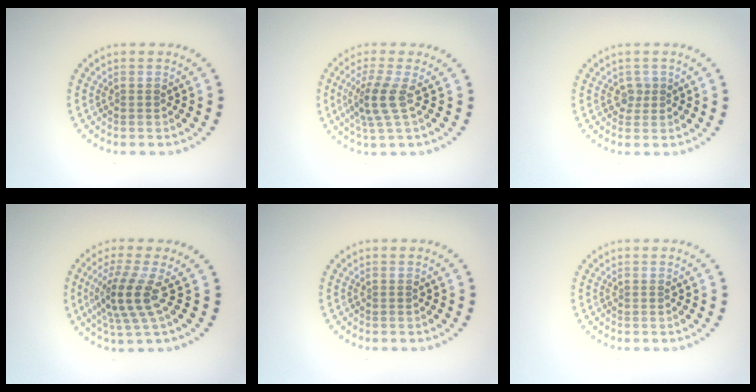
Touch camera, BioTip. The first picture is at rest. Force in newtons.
{"total": 3.0, "press": 2.3, "slide": 1.8}
{"total": 1.2, "press": 1.0, "slide": 0.7}
{"total": 4.1, "press": 3.0, "slide": 2.8}
{"total": 0.0}
{"total": 0.0}